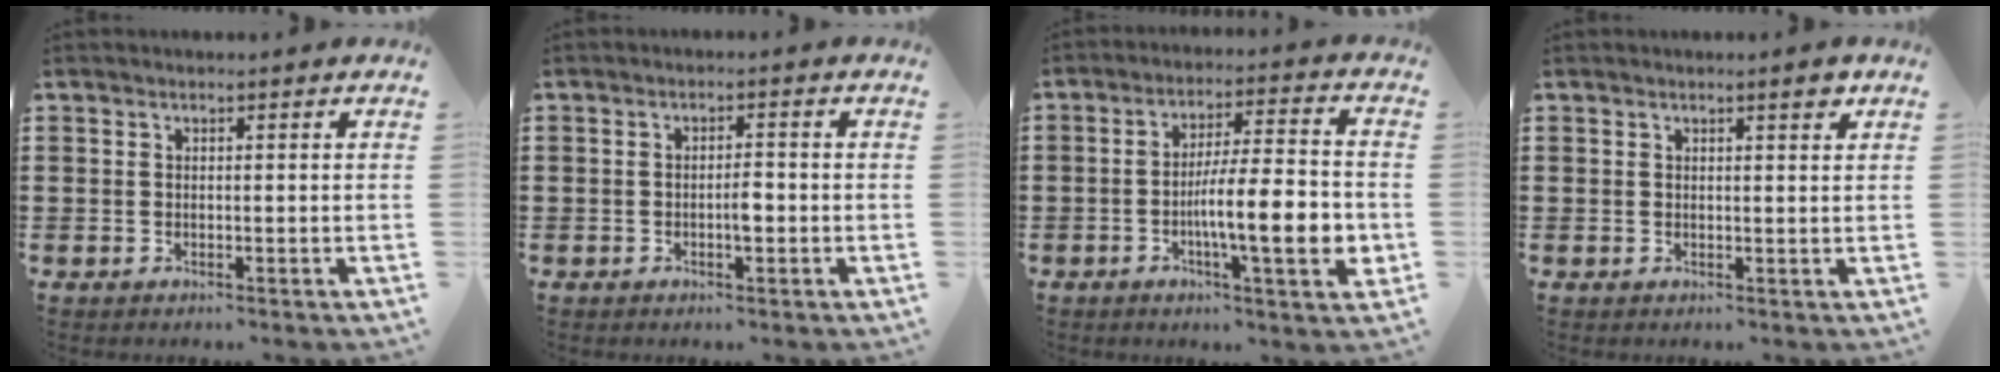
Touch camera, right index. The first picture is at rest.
{"total": 2.5, "force": [-0.6, 0.7, 2.4], "torque": [-0.043, 0.002, -0.012]}
{"total": 11.4, "force": [-3.0, 2.2, 10.8], "torque": [-0.162, -0.003, -0.052]}
{"total": 2.1, "force": [1.4, 0.3, 1.5], "torque": [-0.024, 0.000, 0.021]}